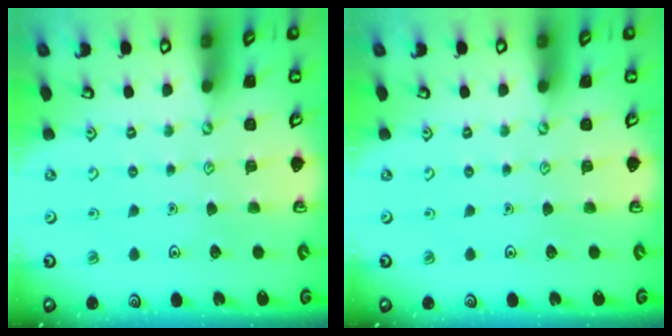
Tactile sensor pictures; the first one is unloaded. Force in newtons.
{"total": 0.0}